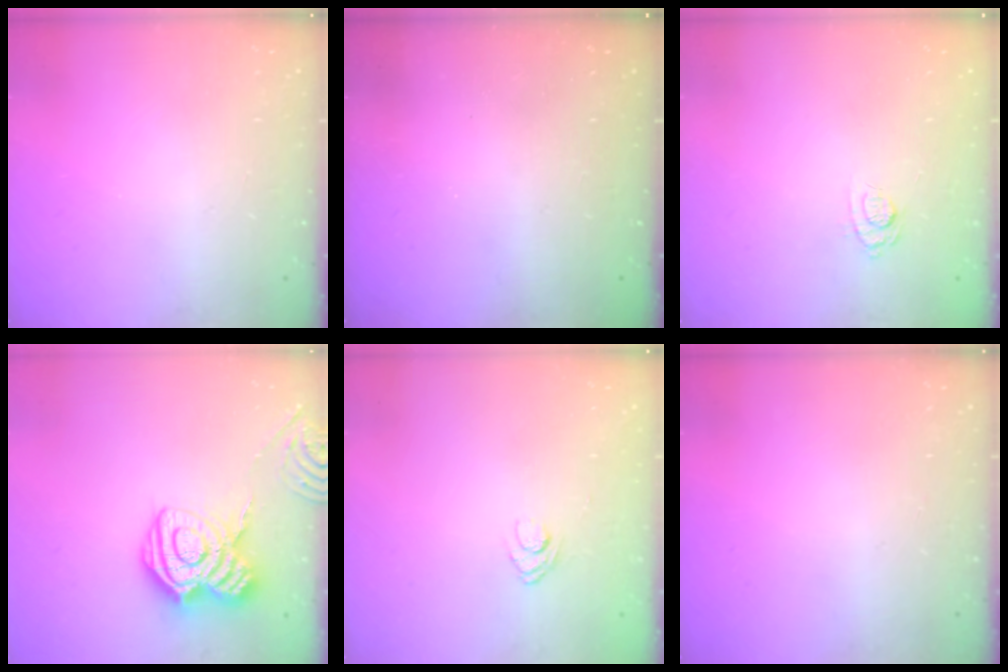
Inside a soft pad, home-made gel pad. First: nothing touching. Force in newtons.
{"total": 2.4, "press": 2.2, "slide": 0.8}
{"total": 8.1, "press": 7.9, "slide": 1.4}
{"total": 13.3, "press": 13.3, "slide": 0.8}
{"total": 3.8, "press": 3.5, "slide": 1.4}
{"total": 0.0}